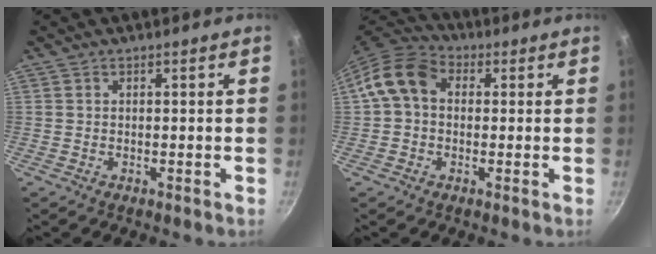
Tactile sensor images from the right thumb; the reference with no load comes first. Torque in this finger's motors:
{"motor_torque": [-0.43, 0.57, 0.37, -0.36, 0.09]}